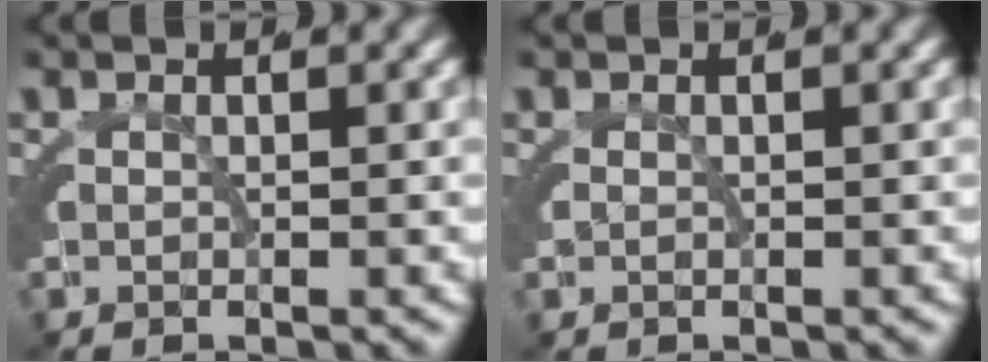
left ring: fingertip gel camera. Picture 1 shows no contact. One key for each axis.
{"total": 0.0}